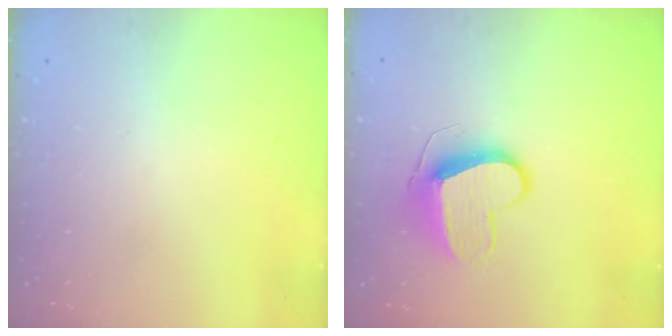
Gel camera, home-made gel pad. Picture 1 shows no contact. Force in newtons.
{"total": 9.9, "press": 9.9, "slide": 0.0}